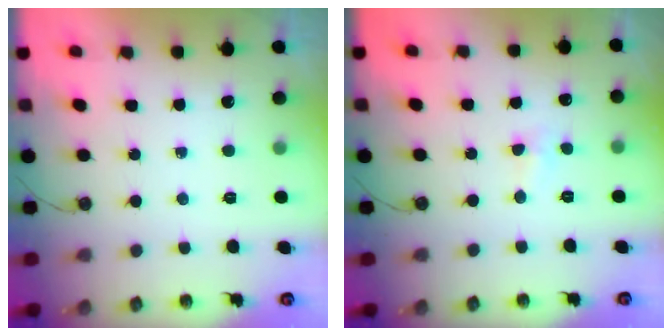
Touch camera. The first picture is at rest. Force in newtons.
{"total": 2.4, "press": 2.4, "slide": 0.5}